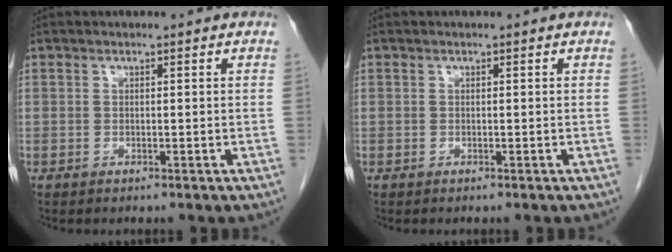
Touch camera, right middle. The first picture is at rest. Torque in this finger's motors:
{"motor_torque": [0.07, -0.21, -0.03, 0.00]}